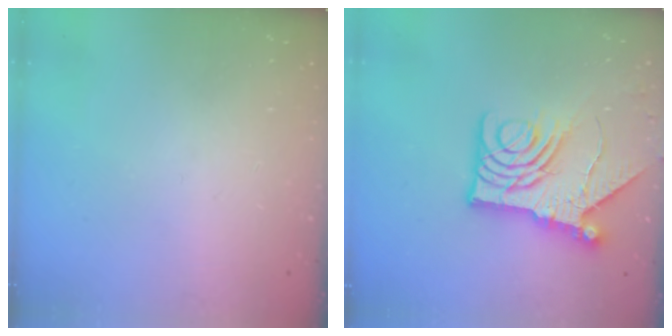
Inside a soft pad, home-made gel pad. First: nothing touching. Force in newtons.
{"total": 14.8, "press": 14.7, "slide": 1.3}